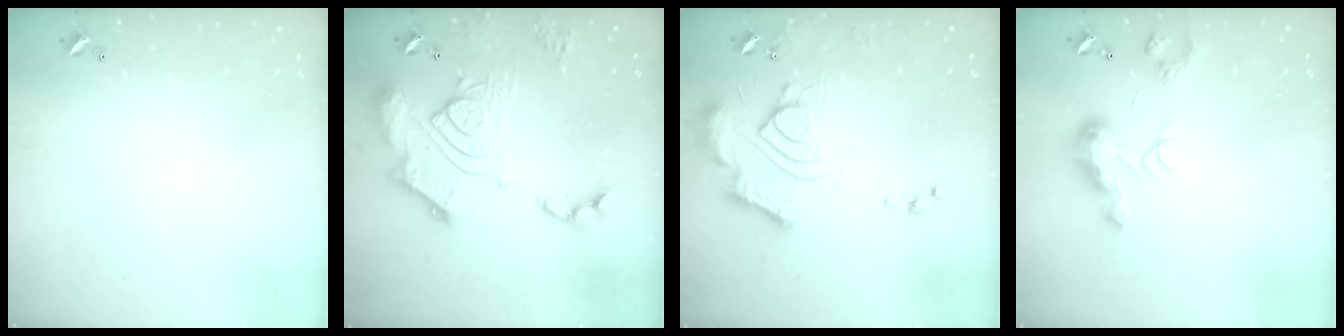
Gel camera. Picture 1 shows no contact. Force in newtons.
{"total": 21.5, "press": 21.4, "slide": 2.5}
{"total": 14.1, "press": 14.1, "slide": 1.3}
{"total": 9.2, "press": 9.2, "slide": 0.5}